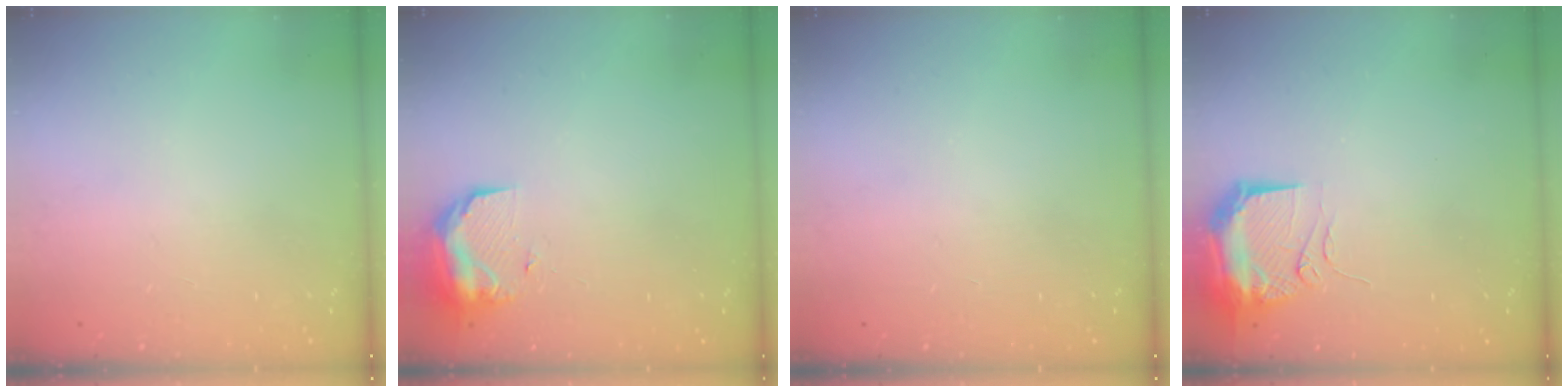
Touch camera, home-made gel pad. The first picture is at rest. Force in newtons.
{"total": 9.7, "press": 9.6, "slide": 0.9}
{"total": 0.0}
{"total": 14.7, "press": 10.7, "slide": 10.1}